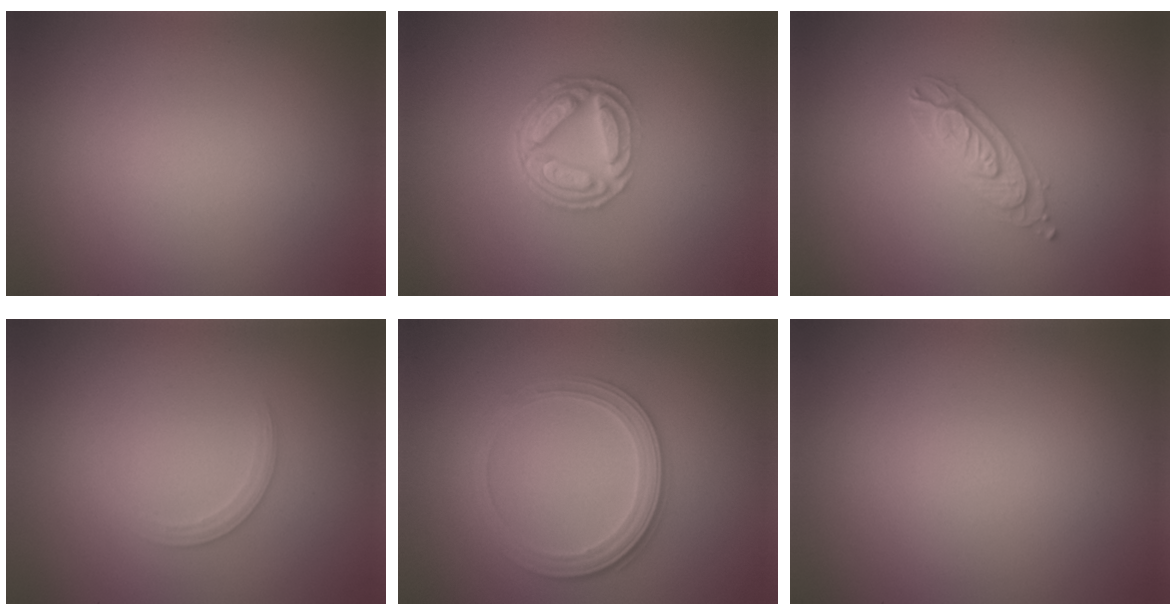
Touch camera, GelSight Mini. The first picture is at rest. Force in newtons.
{"total": 5.0, "press": 3.8, "slide": 3.3}
{"total": 2.2, "press": 2.1, "slide": 0.4}
{"total": 1.3, "press": 1.3, "slide": 0.1}
{"total": 2.8, "press": 2.7, "slide": 0.9}
{"total": 0.0}